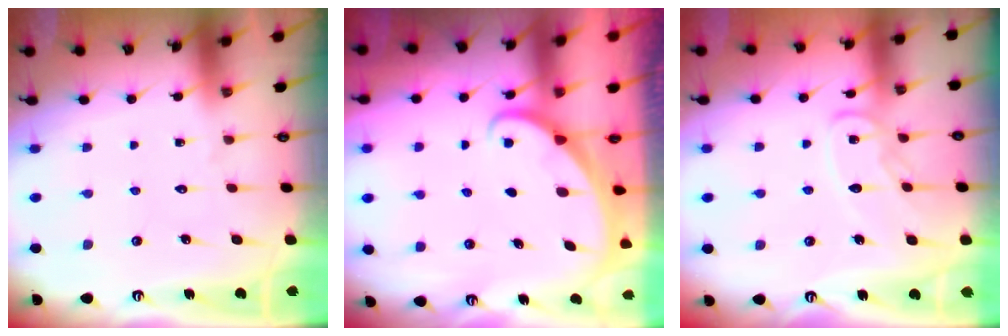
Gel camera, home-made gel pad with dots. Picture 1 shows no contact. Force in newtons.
{"total": 1.6, "press": 1.6, "slide": 0.1}
{"total": 9.6, "press": 9.6, "slide": 0.7}